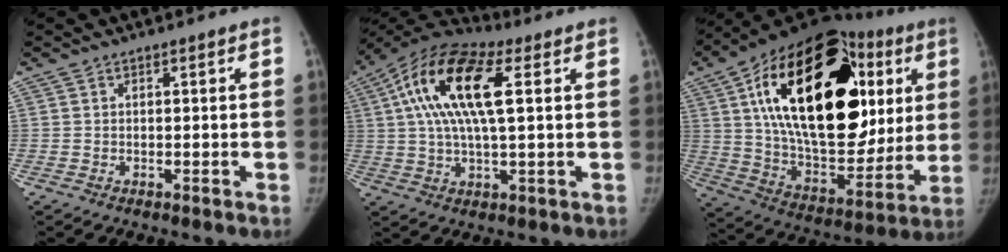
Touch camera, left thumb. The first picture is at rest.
{"total": 17.4, "force": [4.6, 6.4, 15.6], "torque": [-0.304, 0.023, 0.072]}
{"total": 38.8, "force": [11.1, 20.7, 30.8], "torque": [-0.478, 0.027, 0.181]}